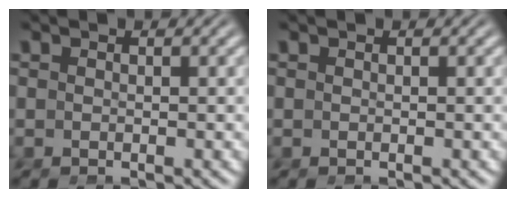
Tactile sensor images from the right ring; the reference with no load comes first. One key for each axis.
{"total": 0.0}